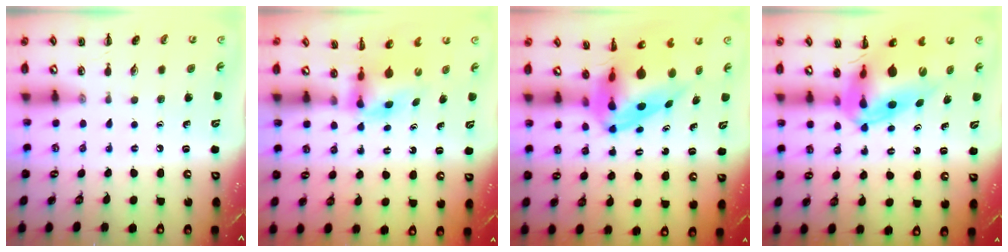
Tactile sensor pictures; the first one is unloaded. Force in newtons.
{"total": 3.1, "press": 3.1, "slide": 0.6}
{"total": 7.5, "press": 7.1, "slide": 2.4}
{"total": 15.2, "press": 14.5, "slide": 4.7}